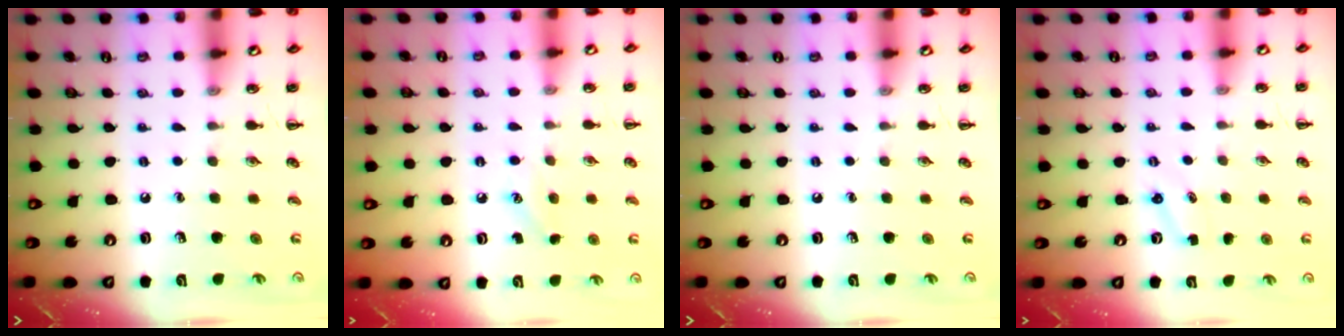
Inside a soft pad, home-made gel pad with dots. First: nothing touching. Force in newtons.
{"total": 5.7, "press": 5.5, "slide": 1.7}
{"total": 0.0}
{"total": 1.6, "press": 1.5, "slide": 0.5}